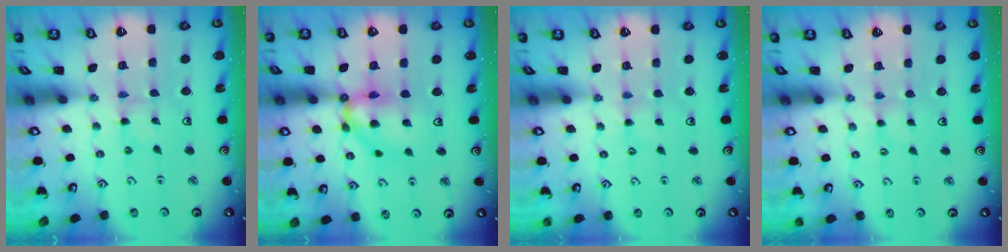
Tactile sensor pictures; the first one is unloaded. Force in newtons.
{"total": 13.6, "press": 13.5, "slide": 1.8}
{"total": 0.0}
{"total": 2.8, "press": 2.7, "slide": 0.4}